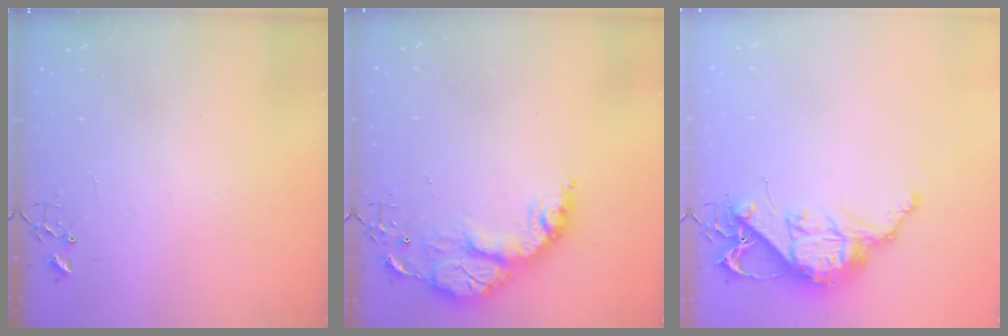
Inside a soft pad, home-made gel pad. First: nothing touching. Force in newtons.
{"total": 16.7, "press": 16.7, "slide": 1.3}
{"total": 12.8, "press": 12.7, "slide": 1.0}